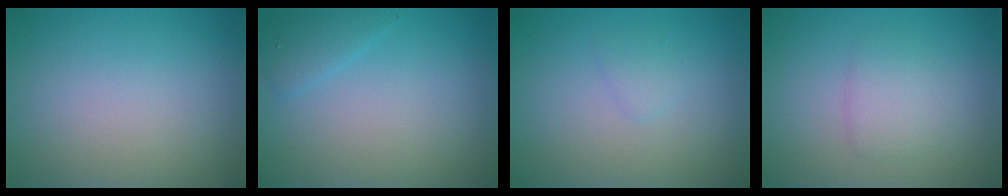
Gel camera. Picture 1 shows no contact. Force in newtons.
{"total": 1.4, "press": 1.4, "slide": 0.1}
{"total": 0.8, "press": 0.8, "slide": 0.1}
{"total": 2.0, "press": 2.0, "slide": 0.1}